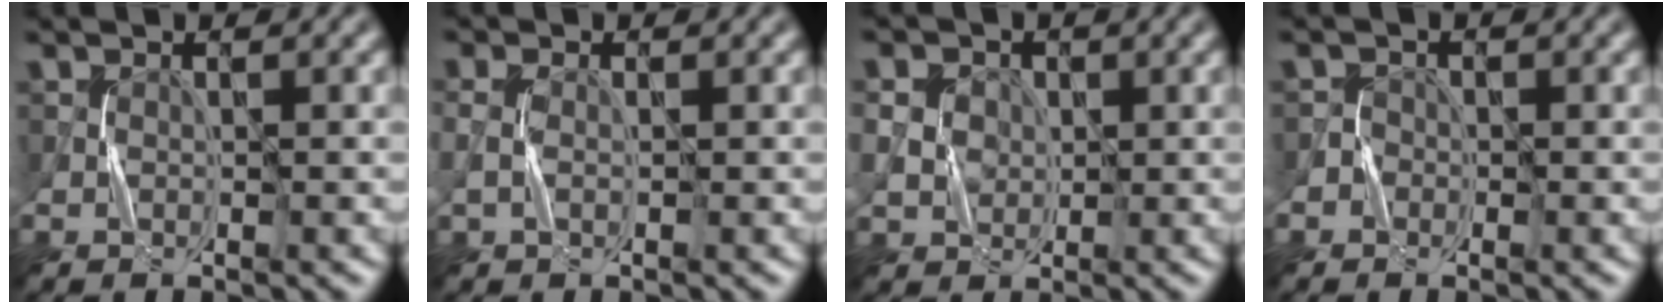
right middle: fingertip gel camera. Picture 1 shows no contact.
{"total": 1.1, "force": [-0.7, -0.7, -0.5], "torque": [0.015, -0.003, -0.013]}
{"total": 3.6, "force": [1.5, 3.0, 1.3], "torque": [-0.018, 0.011, 0.021]}
{"total": 2.2, "force": [-1.7, 1.4, -0.3], "torque": [0.018, 0.014, -0.040]}